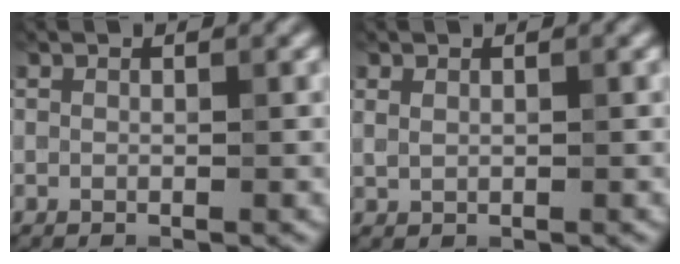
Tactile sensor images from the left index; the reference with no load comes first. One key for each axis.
{"total": 0.6, "fx": 0.4, "fy": 0.3, "fz": 0.4, "tx": -0.019, "ty": -0.004, "tz": 0.013}